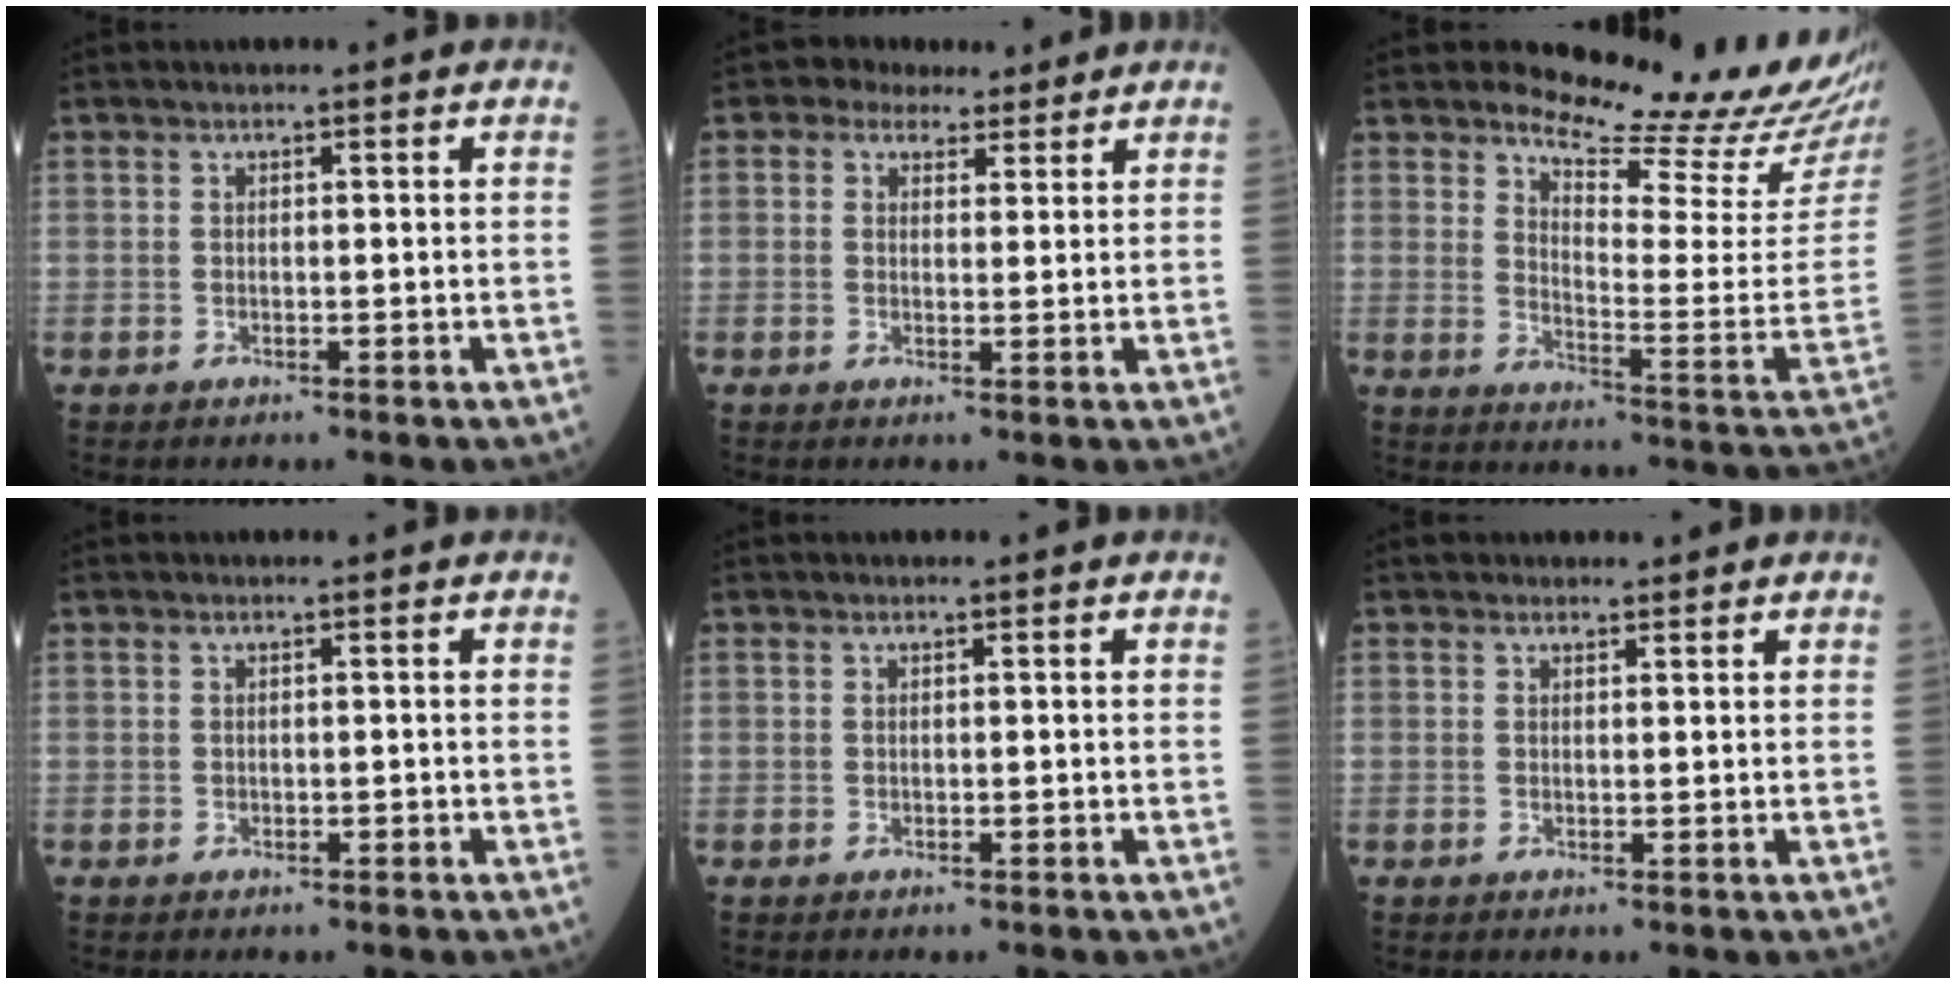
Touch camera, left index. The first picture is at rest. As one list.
[{"total": 4.3, "force": [3.3, 2.6, 0.9], "torque": [-0.004, 0.017, 0.047]}, {"total": 17.5, "force": [16.5, 0.3, 6.0], "torque": [-0.092, -0.113, 0.201]}, {"total": 0.0}, {"total": 0.0}, {"total": 1.3, "force": [1.1, 0.6, -0.1], "torque": [0.010, 0.006, 0.015]}]